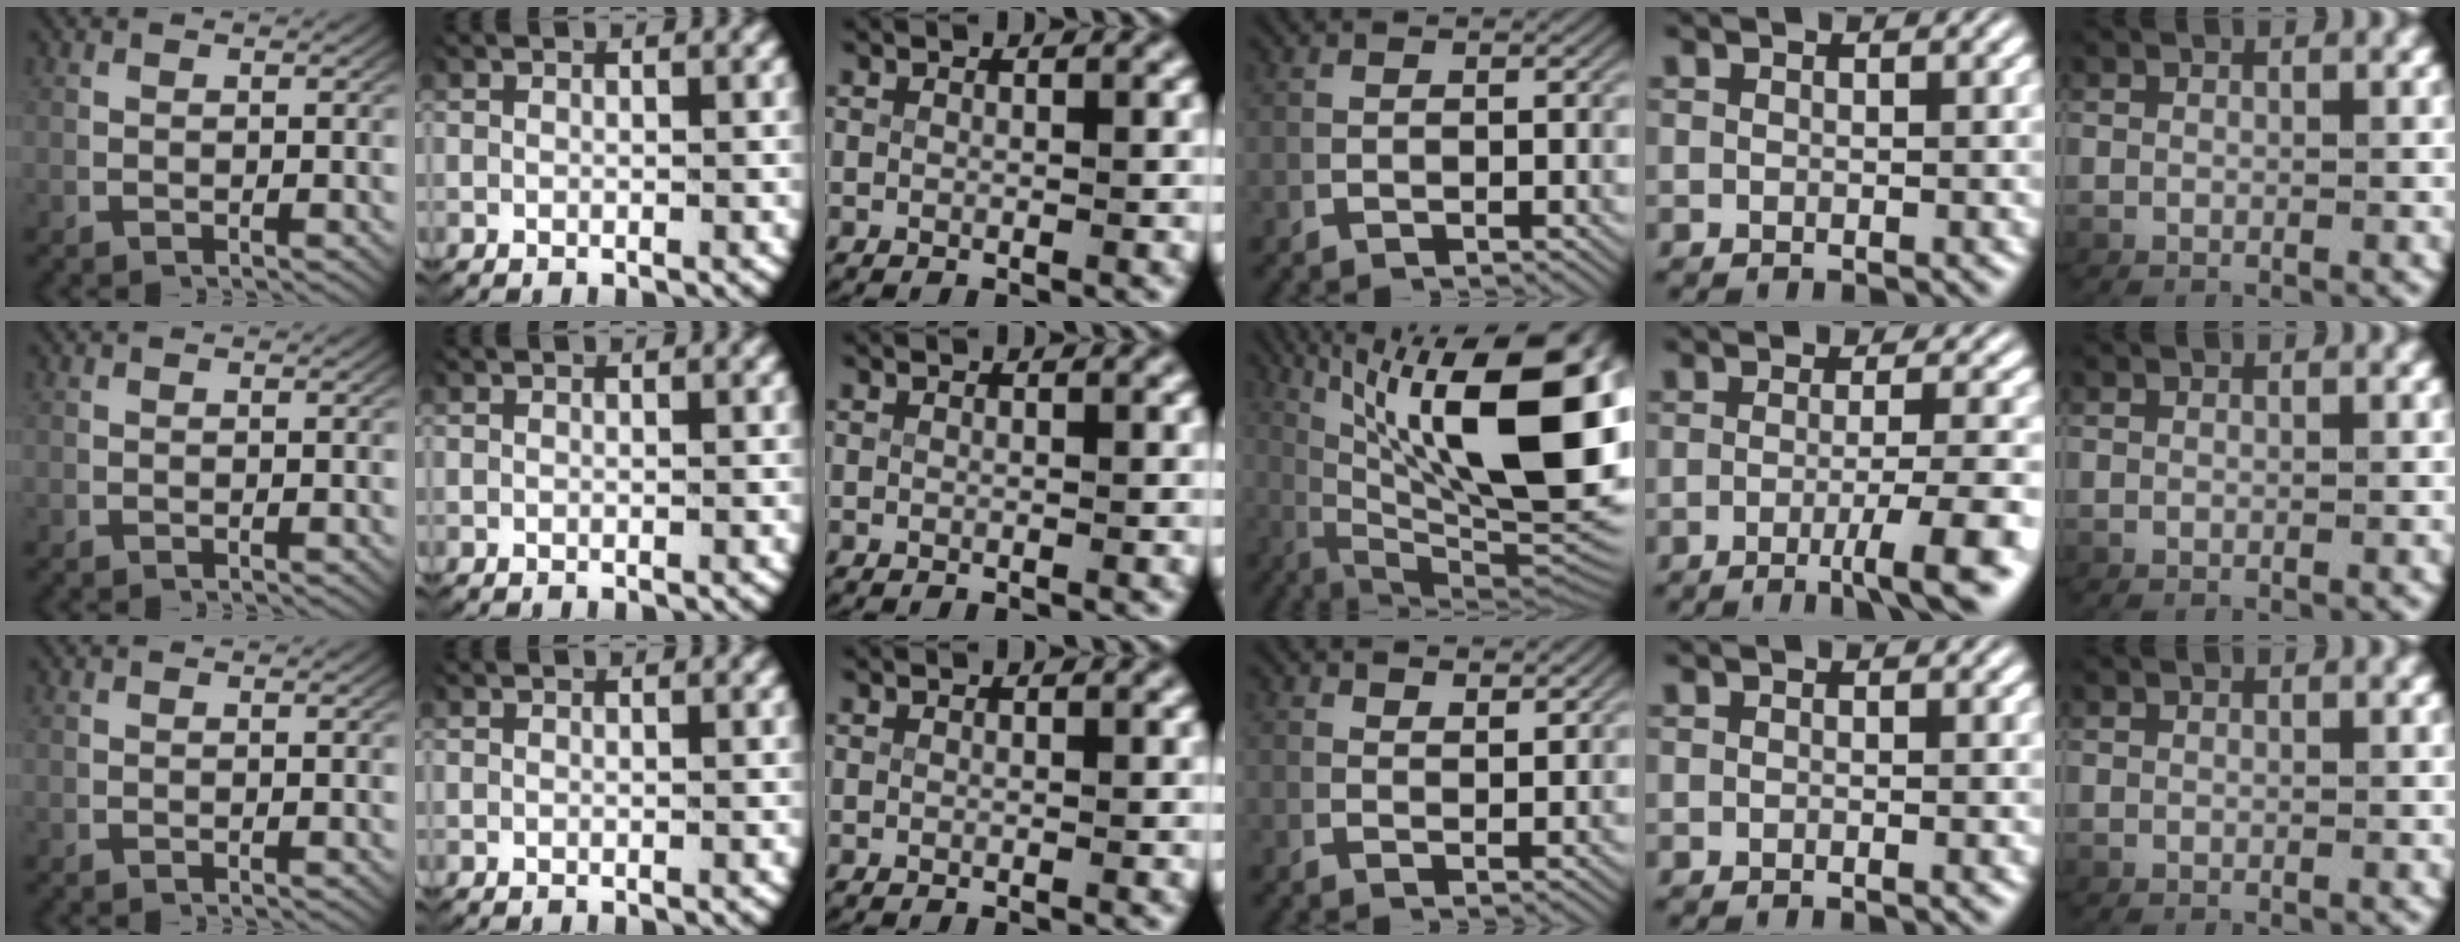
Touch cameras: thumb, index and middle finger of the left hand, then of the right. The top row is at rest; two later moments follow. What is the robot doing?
{"motion": "lift_and_place", "object": "plastic wrap"}